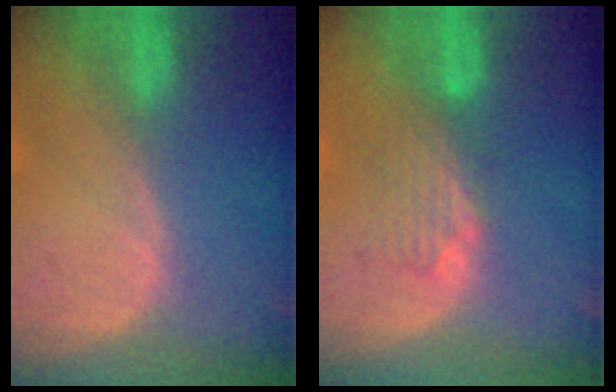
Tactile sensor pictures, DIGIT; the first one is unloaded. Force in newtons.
{"total": 4.3, "press": 3.8, "slide": 2.1}